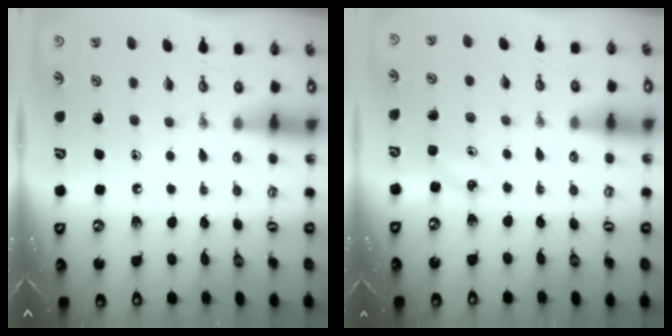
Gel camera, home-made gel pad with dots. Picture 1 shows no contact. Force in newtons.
{"total": 3.7, "press": 3.7, "slide": 0.4}